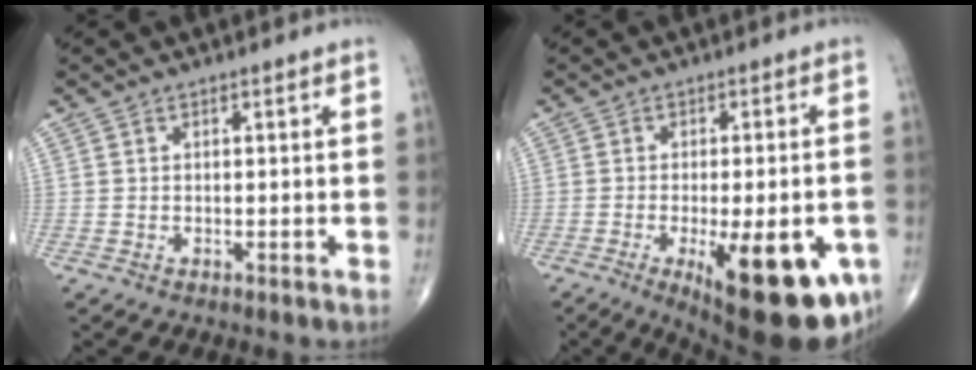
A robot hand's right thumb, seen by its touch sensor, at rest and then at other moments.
{"total": 19.9, "force": [-7.4, 6.9, 17.2], "torque": [-0.182, -0.007, -0.086]}